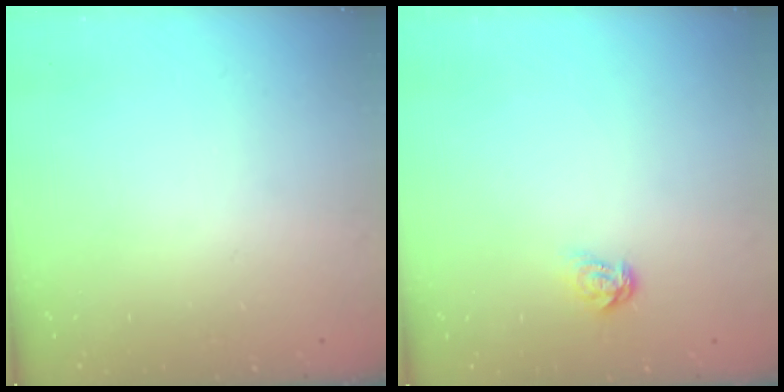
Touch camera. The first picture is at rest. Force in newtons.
{"total": 5.0, "press": 5.0, "slide": 0.4}